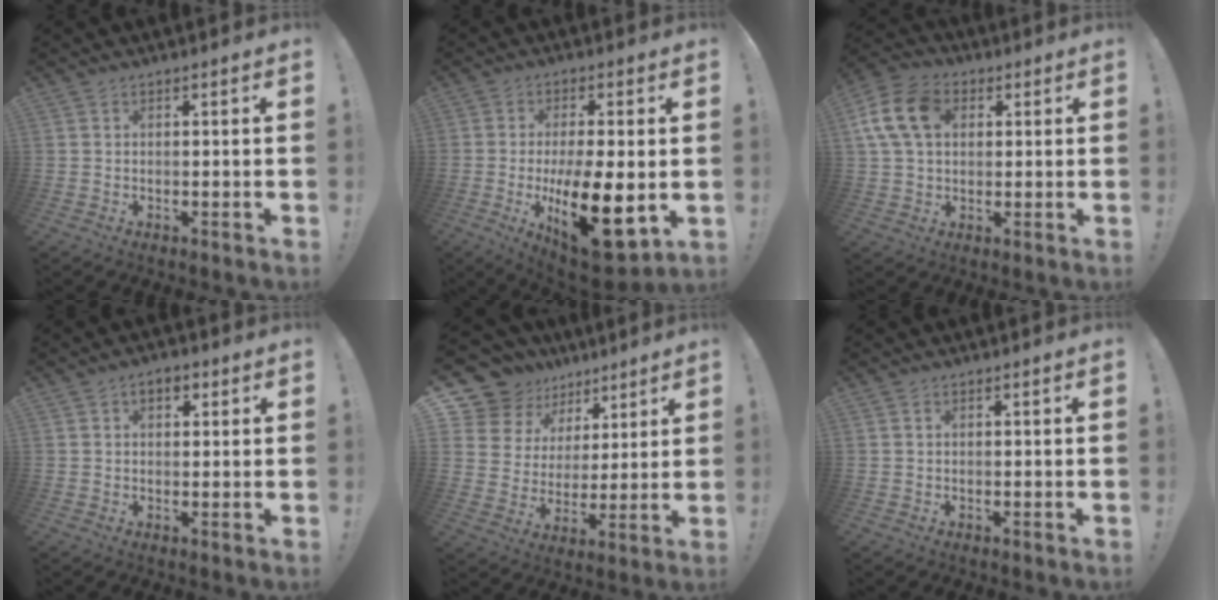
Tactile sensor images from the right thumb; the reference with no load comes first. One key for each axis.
{"total": 19.5, "fx": -4.0, "fy": 8.2, "fz": 17.2, "tx": -0.281, "ty": 0.004, "tz": -0.047}
{"total": 13.7, "fx": 3.6, "fy": 9.8, "fz": 8.9, "tx": -0.178, "ty": 0.006, "tz": 0.072}
{"total": 3.7, "fx": 1.4, "fy": 2.2, "fz": 2.6, "tx": -0.039, "ty": 0.004, "tz": 0.022}
{"total": 13.0, "fx": 8.6, "fy": 9.2, "fz": 3.2, "tx": -0.062, "ty": -0.061, "tz": 0.172}
{"total": 0.0}